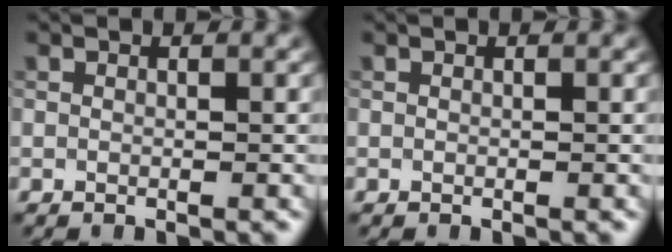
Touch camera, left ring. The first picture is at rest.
{"total": 0.0}